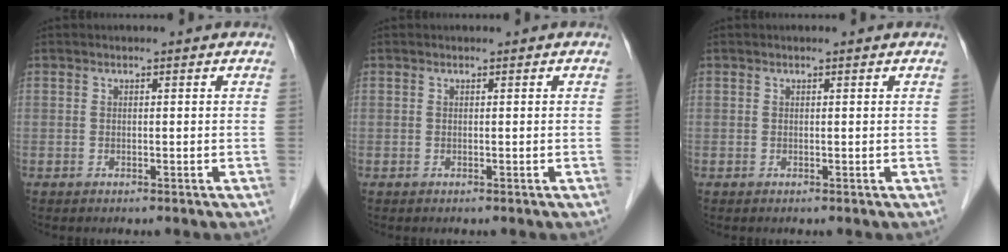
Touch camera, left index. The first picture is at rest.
{"total": 0.0}
{"total": 0.0}